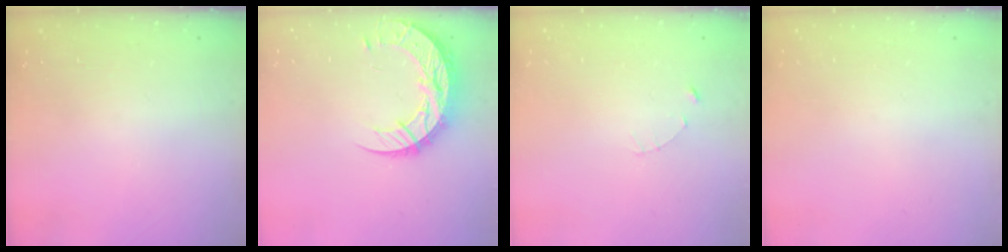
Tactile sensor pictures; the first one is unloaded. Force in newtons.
{"total": 13.5, "press": 13.5, "slide": 1.0}
{"total": 1.2, "press": 1.1, "slide": 0.2}
{"total": 0.0}